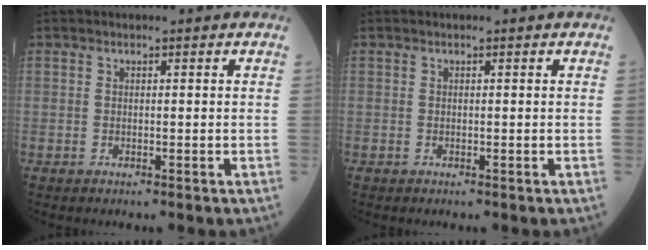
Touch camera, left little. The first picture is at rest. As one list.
[{"total": 0.0}]